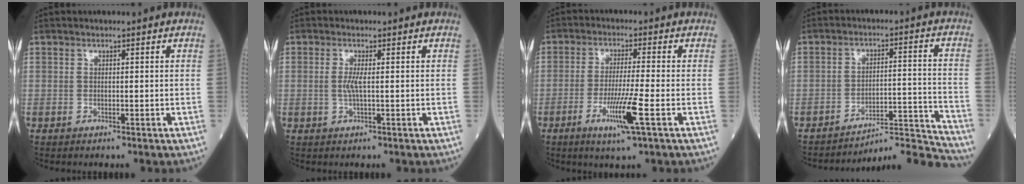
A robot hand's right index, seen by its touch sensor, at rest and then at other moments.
{"total": 2.1, "force": [0.1, 0.1, 2.1], "torque": [-0.050, -0.001, 0.001]}
{"total": 5.3, "force": [-2.1, -0.6, 4.8], "torque": [-0.092, -0.013, -0.042]}
{"total": 11.1, "force": [-10.8, -2.2, -1.3], "torque": [0.032, 0.041, -0.162]}